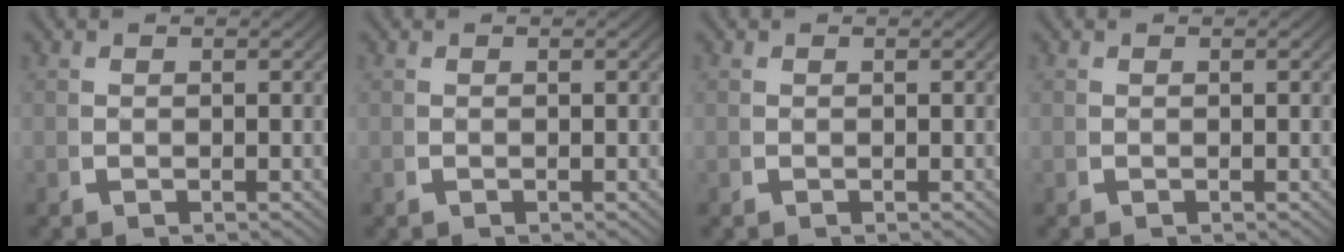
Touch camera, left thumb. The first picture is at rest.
{"total": 0.0}
{"total": 0.0}
{"total": 0.0}